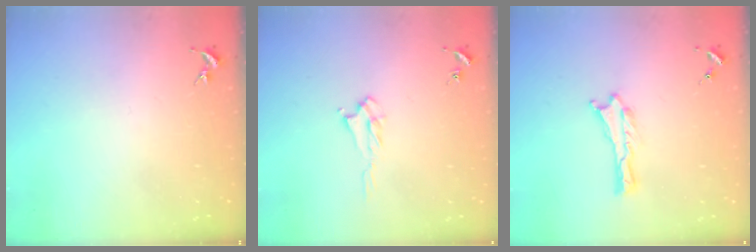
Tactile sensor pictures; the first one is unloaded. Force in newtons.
{"total": 3.1, "press": 3.1, "slide": 0.5}
{"total": 0.0}